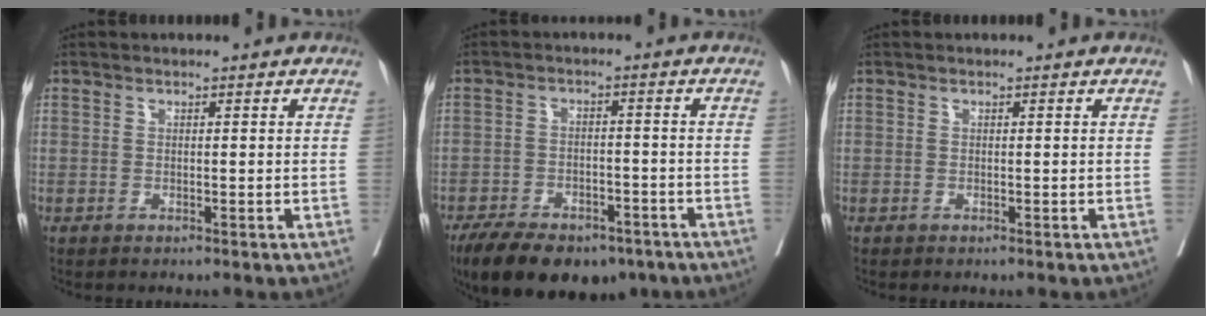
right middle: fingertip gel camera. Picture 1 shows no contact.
{"total": 15.4, "force": [-11.0, 7.3, 8.0], "torque": [-0.152, -0.007, -0.162]}
{"total": 0.0}